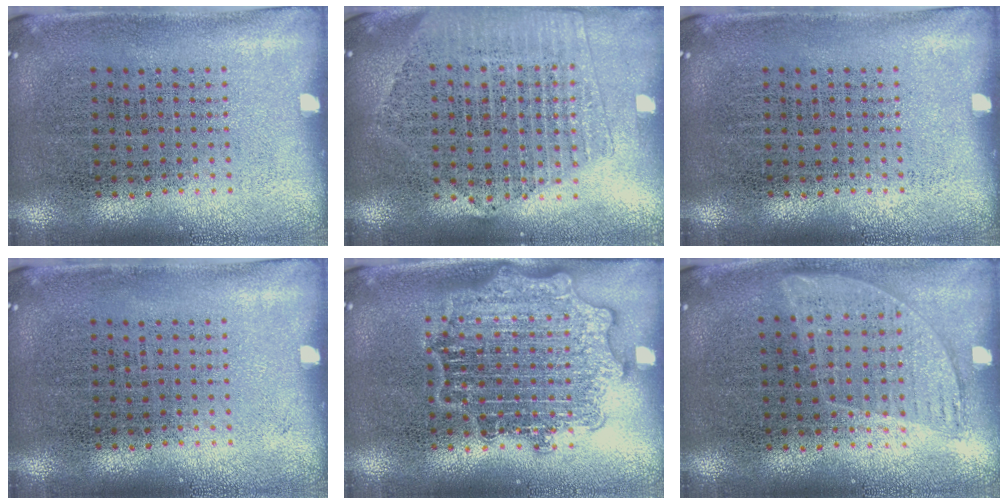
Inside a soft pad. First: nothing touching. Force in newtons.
{"total": 2.0, "press": 1.8, "slide": 0.9}
{"total": 0.0}
{"total": 0.0}
{"total": 2.8, "press": 2.8, "slide": 0.4}
{"total": 0.9, "press": 0.8, "slide": 0.4}